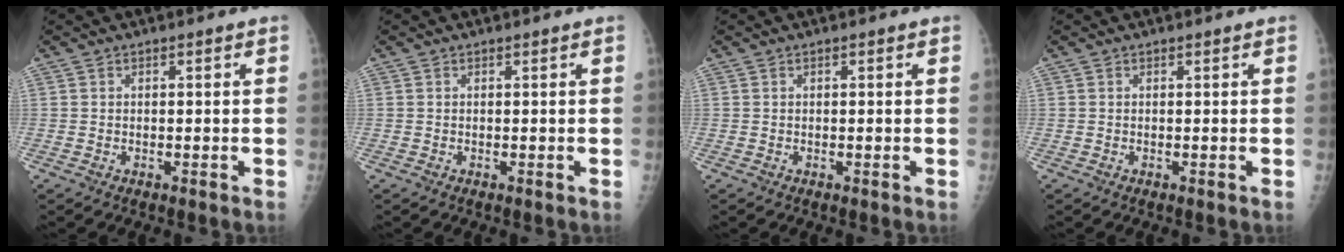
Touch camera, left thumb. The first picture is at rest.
{"total": 0.0}
{"total": 0.5, "force": [0.2, 0.2, 0.5], "torque": [-0.008, 0.002, 0.002]}
{"total": 0.0}